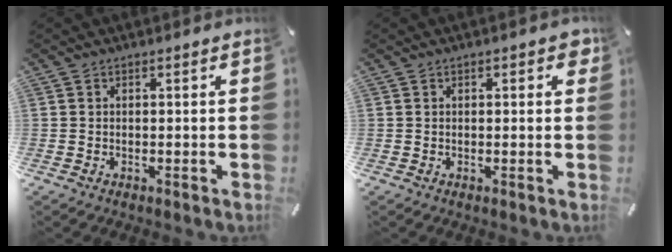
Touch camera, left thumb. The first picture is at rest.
{"total": 1.9, "force": [0.6, 1.0, 1.5], "torque": [-0.015, 0.000, 0.005]}